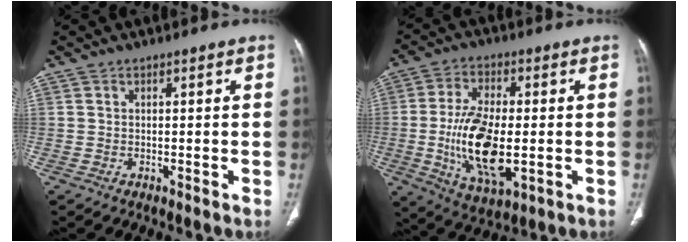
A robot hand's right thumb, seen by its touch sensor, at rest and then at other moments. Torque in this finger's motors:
{"motor_torque": [2.52, 2.47, 1.87, -0.70, 0.18]}